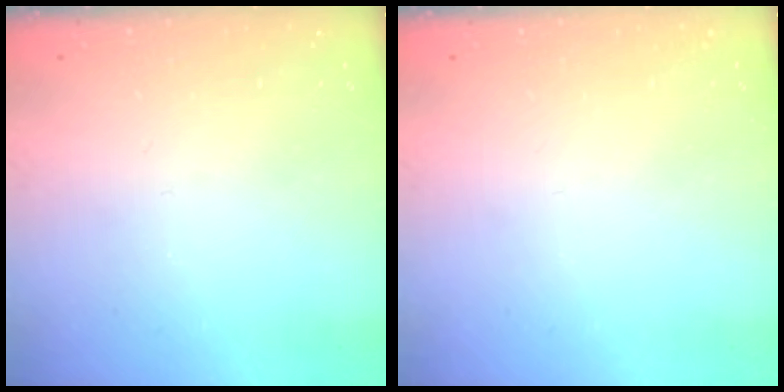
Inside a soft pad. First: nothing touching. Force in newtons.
{"total": 0.0}